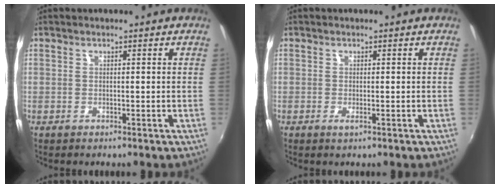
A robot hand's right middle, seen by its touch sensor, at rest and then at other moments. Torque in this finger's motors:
{"motor_torque": [0.70, -0.85, -0.04, 0.00]}